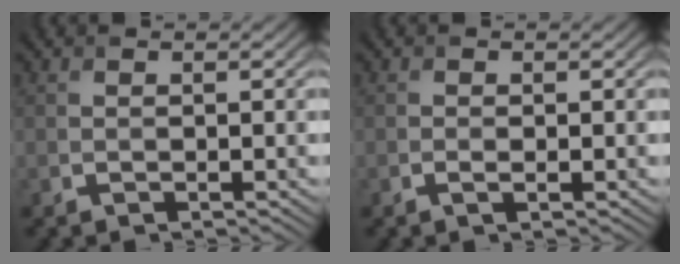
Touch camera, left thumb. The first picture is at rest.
{"total": 0.7, "force": [-0.2, 0.3, 0.7], "torque": [-0.015, -0.003, -0.003]}